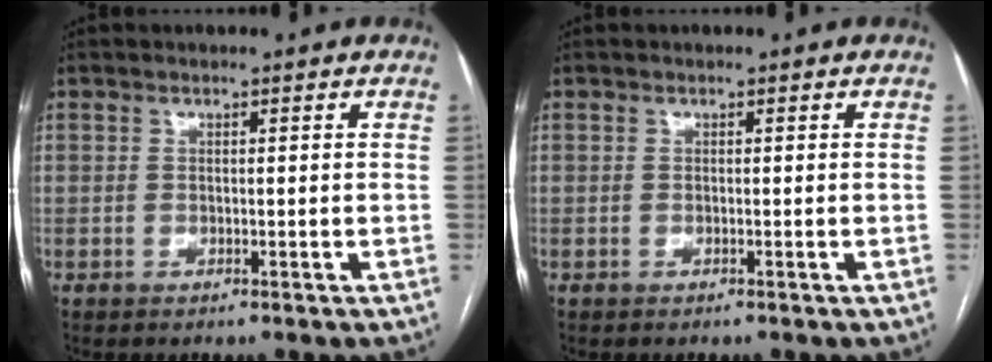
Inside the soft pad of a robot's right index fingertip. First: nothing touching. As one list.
[{"total": 0.0}]